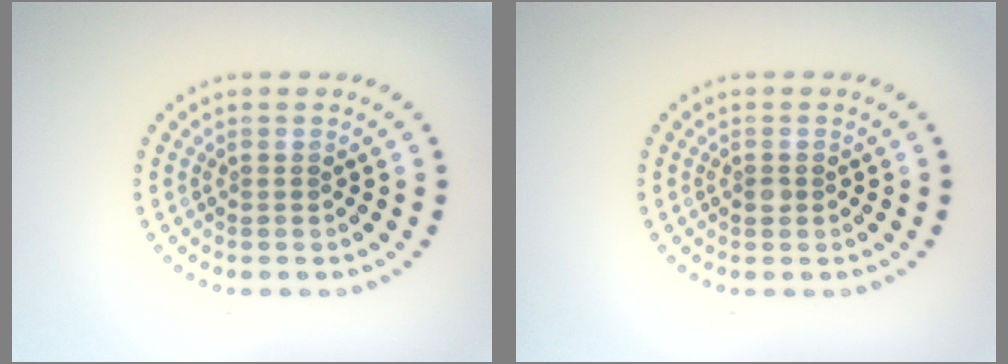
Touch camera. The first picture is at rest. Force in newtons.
{"total": 0.8, "press": 0.8, "slide": 0.1}